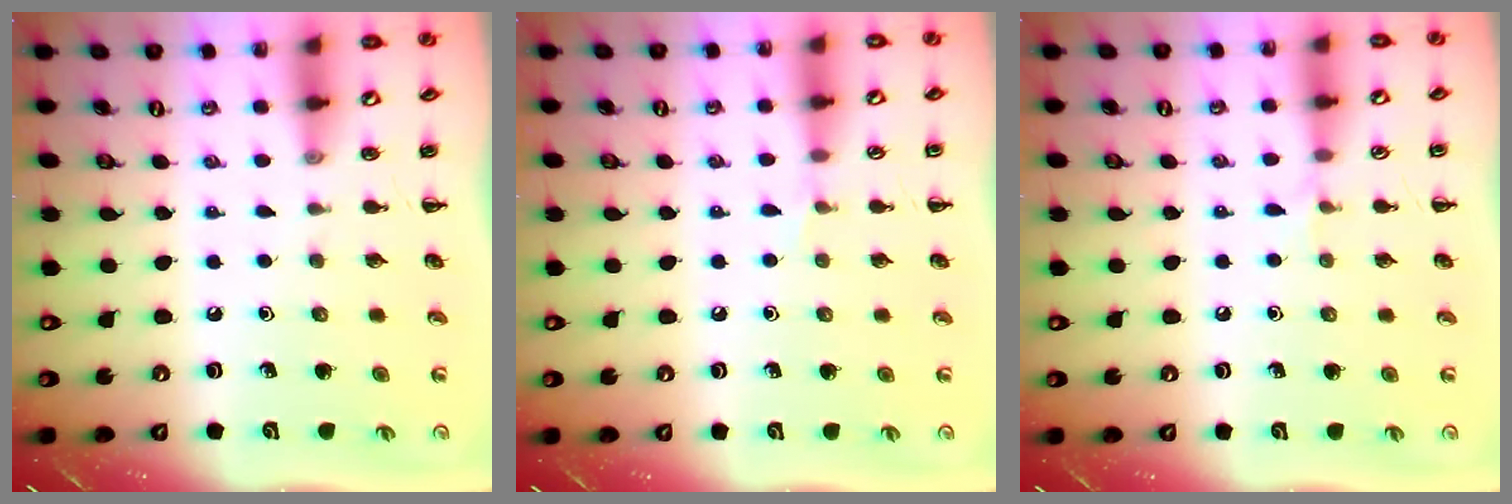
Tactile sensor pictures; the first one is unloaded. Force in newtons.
{"total": 3.0, "press": 2.8, "slide": 0.9}
{"total": 3.9, "press": 3.6, "slide": 1.4}